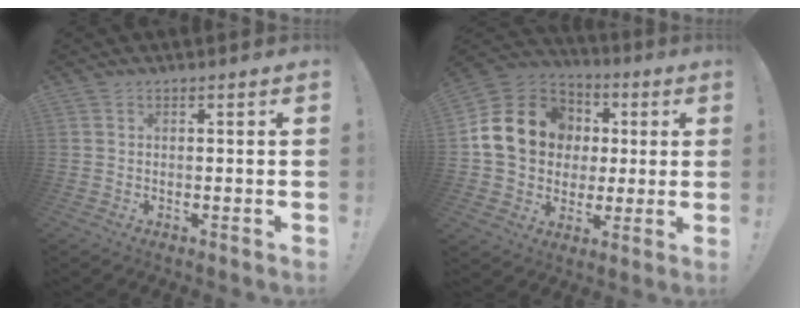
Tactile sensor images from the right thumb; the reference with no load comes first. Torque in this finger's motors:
{"motor_torque": [2.02, 2.49, 1.00, -0.91, 0.08]}